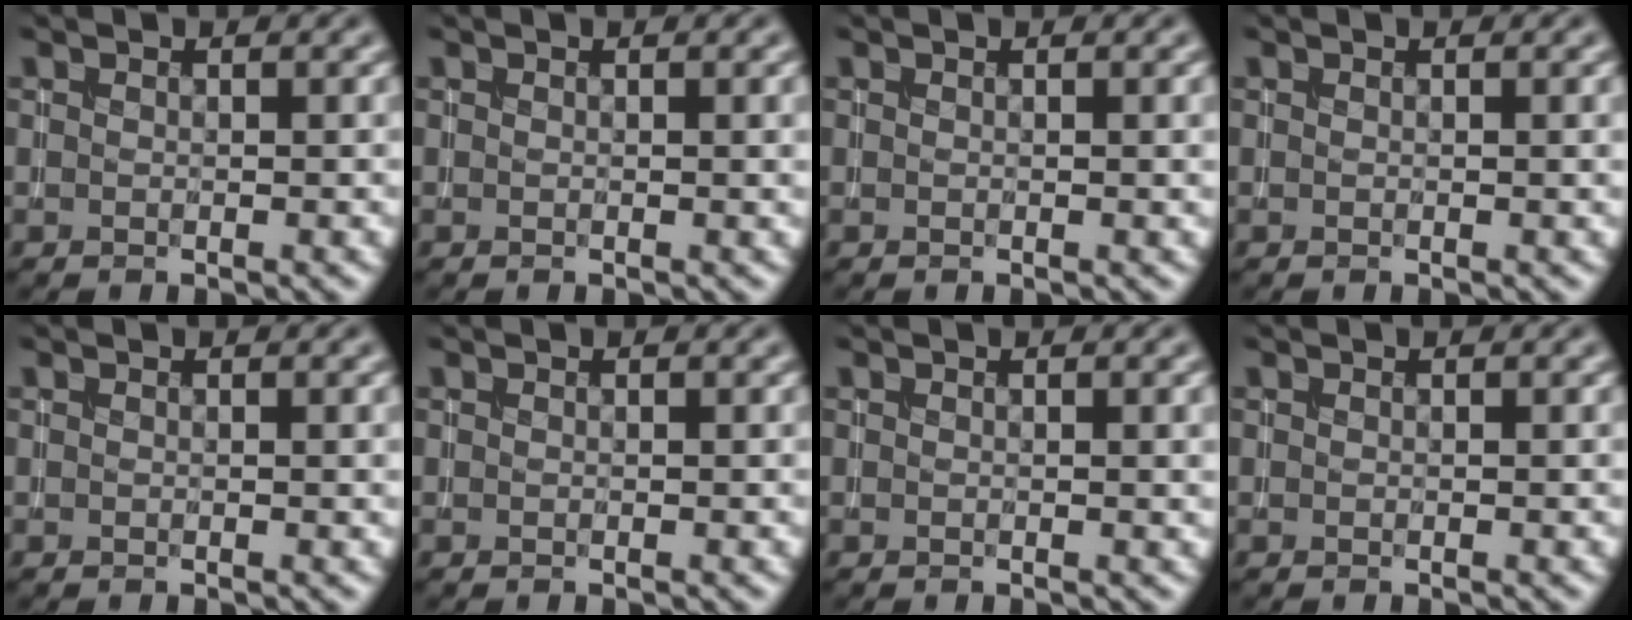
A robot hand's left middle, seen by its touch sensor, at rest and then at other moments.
{"total": 1.0, "force": [0.2, 0.3, 0.9], "torque": [-0.011, 0.000, 0.002]}
{"total": 0.9, "force": [0.2, 0.3, 0.9], "torque": [-0.010, 0.000, 0.001]}
{"total": 0.6, "force": [0.1, 0.1, 0.6], "torque": [-0.008, 0.000, 0.001]}
{"total": 0.6, "force": [0.1, 0.2, 0.6], "torque": [-0.006, 0.000, 0.000]}
{"total": 0.0}
{"total": 1.3, "force": [0.3, 0.4, 1.2], "torque": [-0.012, 0.001, 0.002]}
{"total": 0.0}